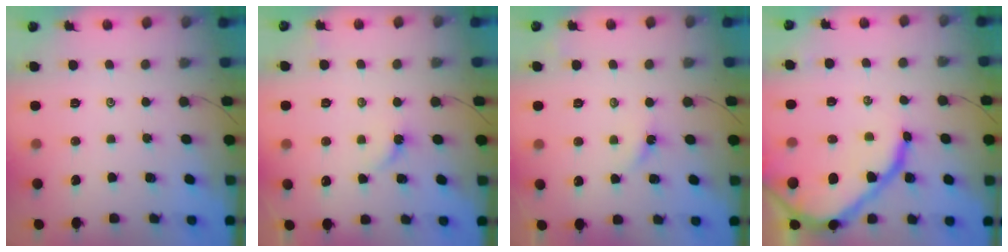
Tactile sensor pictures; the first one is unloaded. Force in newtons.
{"total": 3.3, "press": 3.3, "slide": 0.6}
{"total": 2.6, "press": 2.6, "slide": 0.3}
{"total": 15.6, "press": 15.5, "slide": 1.6}